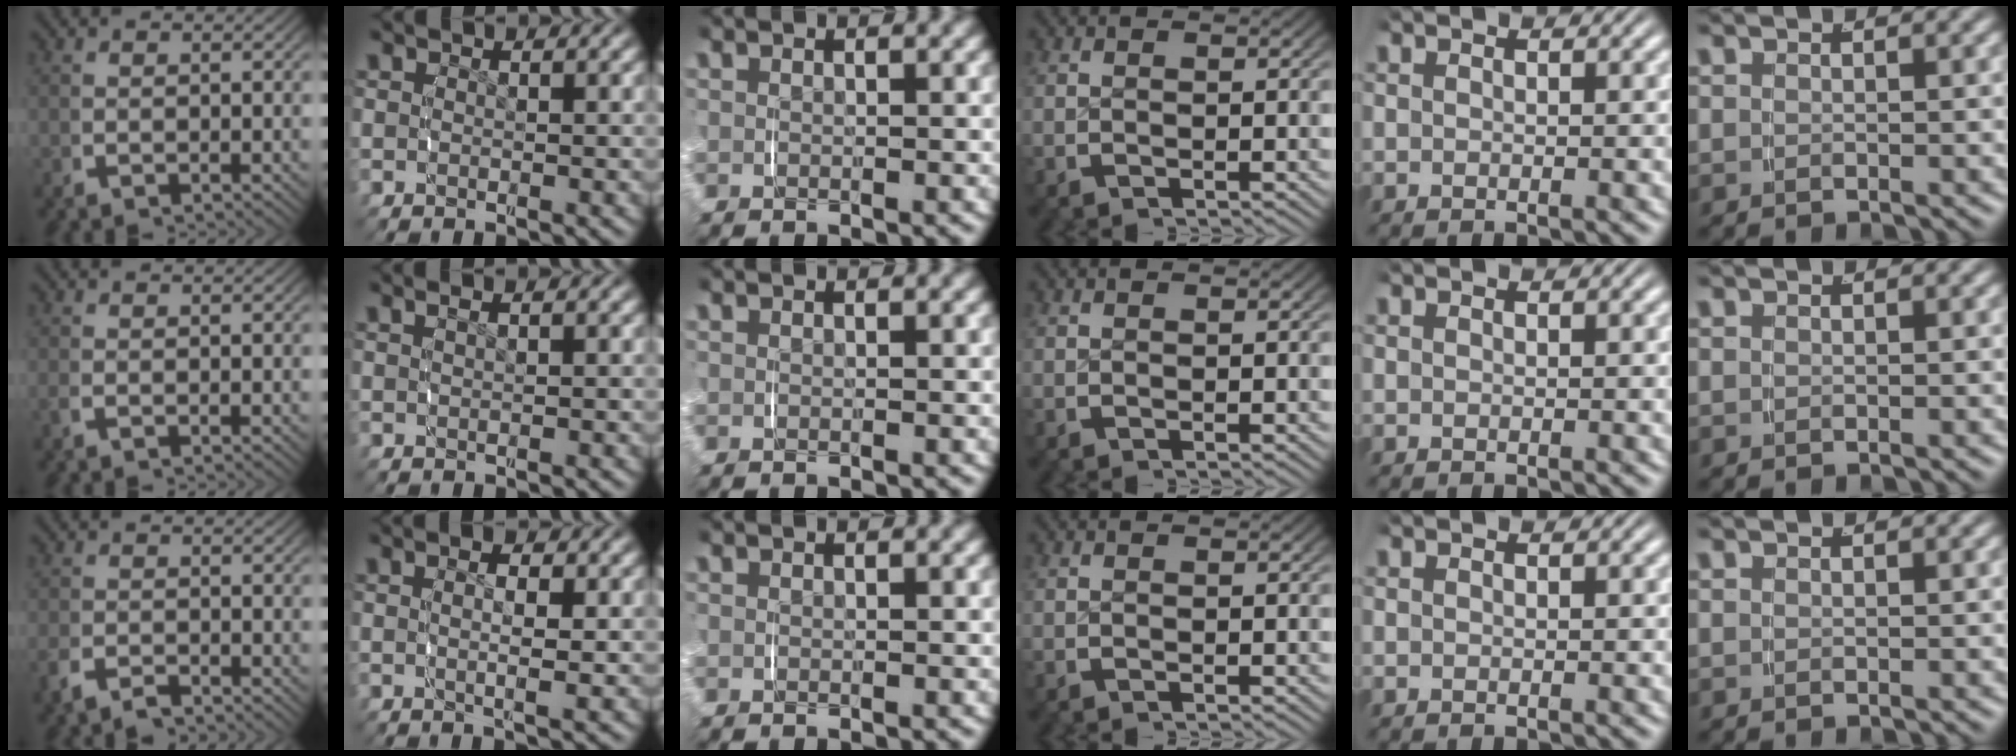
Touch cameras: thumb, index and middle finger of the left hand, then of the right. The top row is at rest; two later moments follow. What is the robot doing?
{"motion": "lift_and_place", "object": "pen bag"}